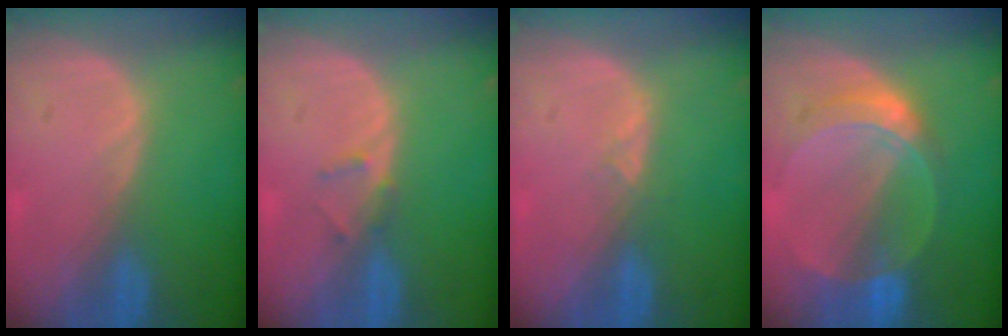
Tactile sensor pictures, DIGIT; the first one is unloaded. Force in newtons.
{"total": 1.3, "press": 1.1, "slide": 0.8}
{"total": 1.4, "press": 1.2, "slide": 0.8}
{"total": 7.1, "press": 6.2, "slide": 3.4}